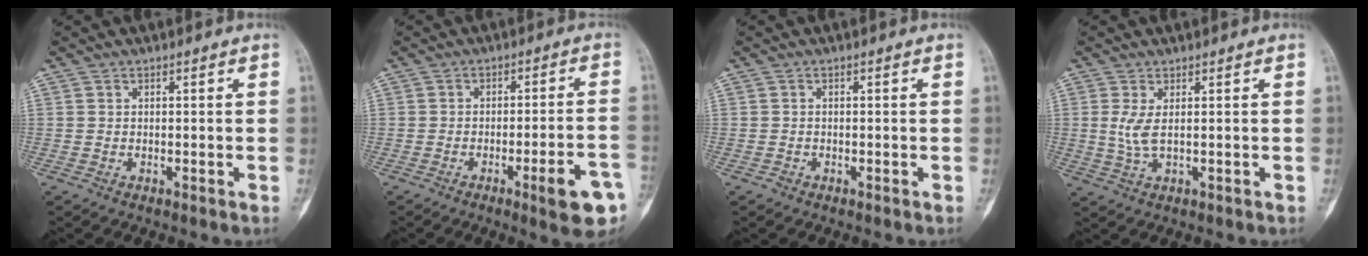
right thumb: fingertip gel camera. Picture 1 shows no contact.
{"total": 9.7, "force": [-4.6, 1.5, 8.4], "torque": [-0.101, 0.020, -0.057]}
{"total": 0.6, "force": [-0.5, 0.4, 0.0], "torque": [0.002, 0.002, -0.013]}
{"total": 3.0, "force": [0.7, 1.2, 2.7], "torque": [-0.075, -0.007, 0.019]}